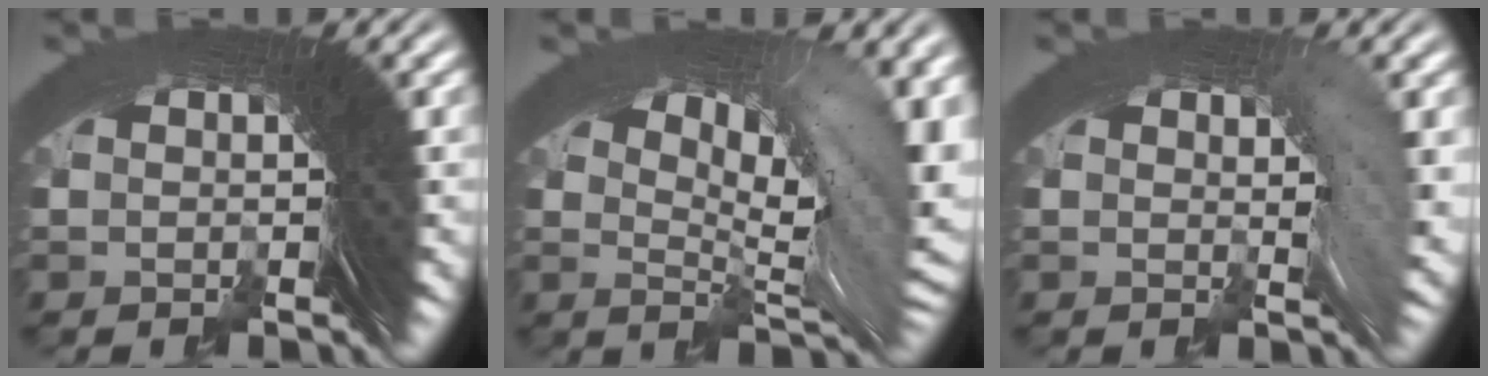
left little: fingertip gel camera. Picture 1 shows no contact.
{"total": 8.1, "force": [2.1, 2.1, 7.5], "torque": [-0.083, 0.002, 0.038]}
{"total": 2.5, "force": [0.3, 0.2, 2.5], "torque": [-0.025, -0.001, 0.007]}